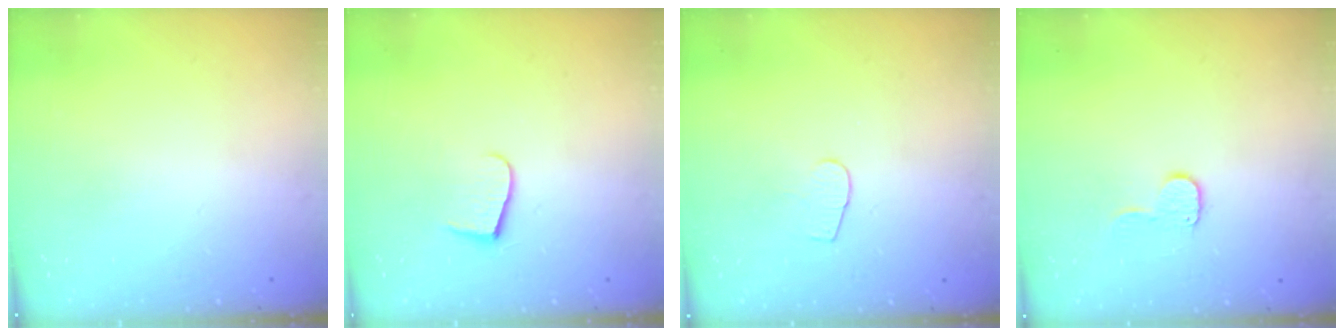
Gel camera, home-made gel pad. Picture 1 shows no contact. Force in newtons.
{"total": 6.2, "press": 6.2, "slide": 0.6}
{"total": 3.2, "press": 3.2, "slide": 0.3}
{"total": 5.5, "press": 5.5, "slide": 0.5}